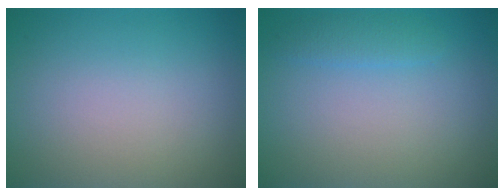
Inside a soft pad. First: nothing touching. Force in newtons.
{"total": 1.3, "press": 1.3, "slide": 0.1}